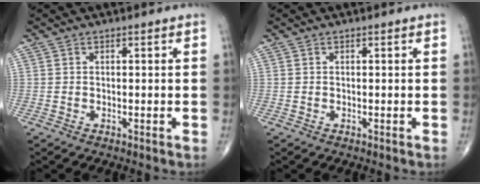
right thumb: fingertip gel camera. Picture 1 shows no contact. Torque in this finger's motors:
{"motor_torque": [0.00, 0.00, 0.00, 0.00, 0.02]}